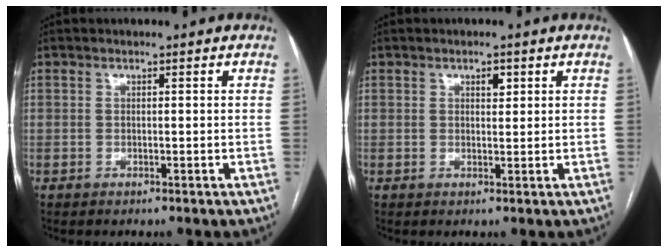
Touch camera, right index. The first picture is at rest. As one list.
[{"total": 1.8, "force": [0.9, 0.8, 1.4], "torque": [-0.022, -0.001, 0.013]}]